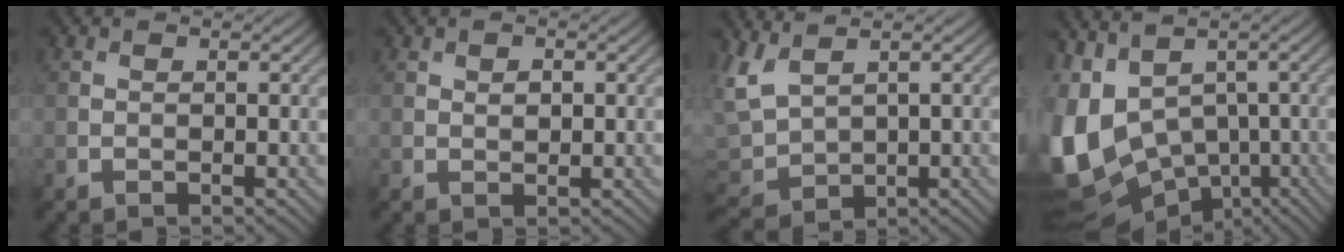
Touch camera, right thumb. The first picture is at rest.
{"total": 1.2, "force": [0.4, 0.7, 0.9], "torque": [-0.014, -0.001, 0.007]}
{"total": 5.6, "force": [2.1, 3.2, 4.1], "torque": [-0.124, -0.003, 0.043]}
{"total": 15.0, "force": [-1.6, 10.8, 10.2], "torque": [-0.281, -0.029, 0.007]}